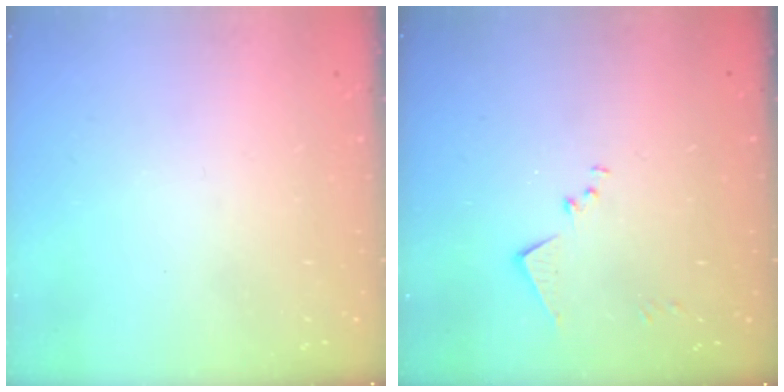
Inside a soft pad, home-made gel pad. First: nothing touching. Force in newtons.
{"total": 7.9, "press": 7.9, "slide": 0.5}